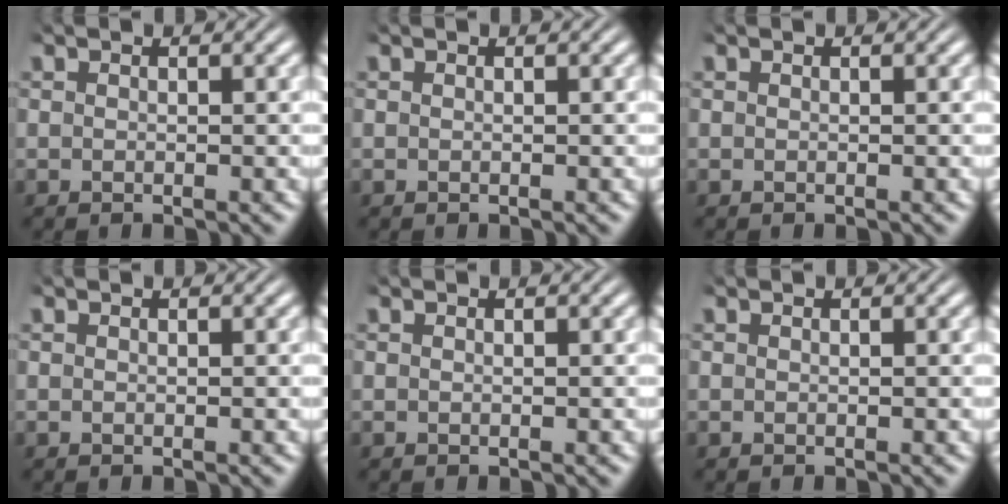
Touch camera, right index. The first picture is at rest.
{"total": 0.0}
{"total": 0.0}
{"total": 0.0}
{"total": 0.0}
{"total": 0.0}